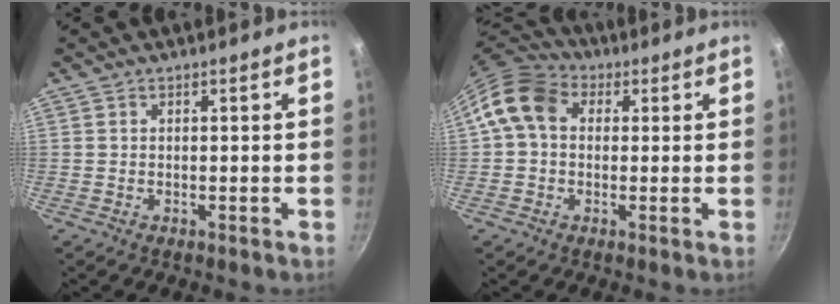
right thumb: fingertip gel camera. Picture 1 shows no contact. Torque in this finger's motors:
{"motor_torque": [0.99, 1.16, 1.18, 0.06, 0.13]}